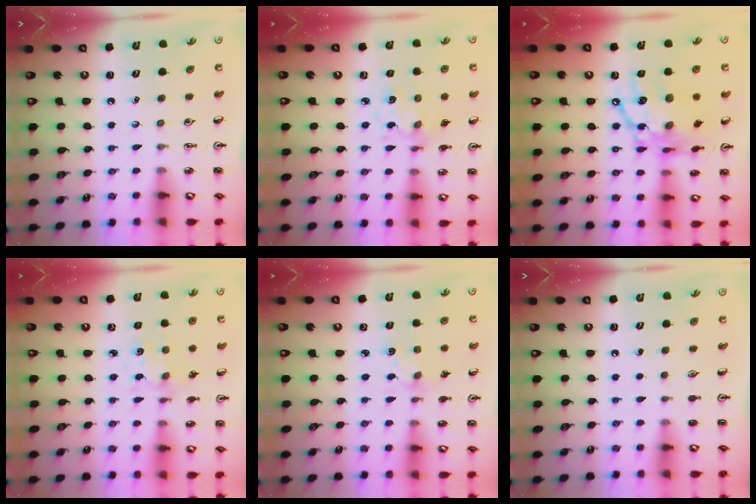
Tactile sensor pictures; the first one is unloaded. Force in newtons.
{"total": 3.8, "press": 3.6, "slide": 1.2}
{"total": 17.7, "press": 17.6, "slide": 1.5}
{"total": 1.4, "press": 1.4, "slide": 0.3}
{"total": 2.0, "press": 2.0, "slide": 0.3}
{"total": 0.0}